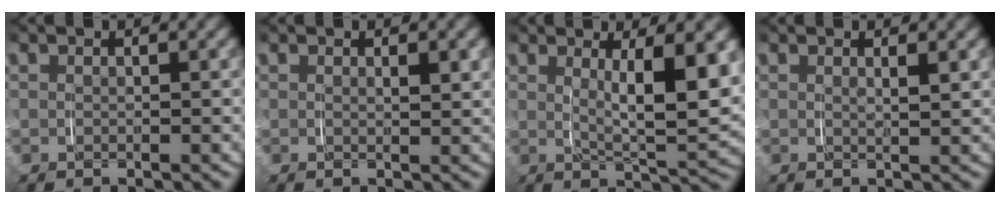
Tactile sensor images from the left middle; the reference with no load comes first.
{"total": 0.6, "force": [0.5, -0.2, 0.1], "torque": [-0.001, 0.000, 0.010]}
{"total": 5.9, "force": [2.0, 1.0, 5.4], "torque": [-0.066, 0.005, 0.036]}
{"total": 1.1, "force": [0.9, -0.7, -0.1], "torque": [0.001, 0.001, 0.017]}